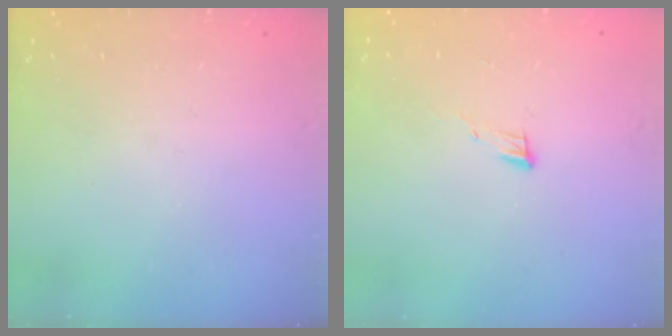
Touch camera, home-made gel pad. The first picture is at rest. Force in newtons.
{"total": 4.8, "press": 4.8, "slide": 0.6}